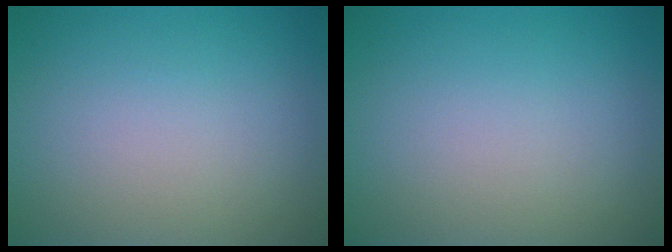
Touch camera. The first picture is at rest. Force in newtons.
{"total": 0.0}